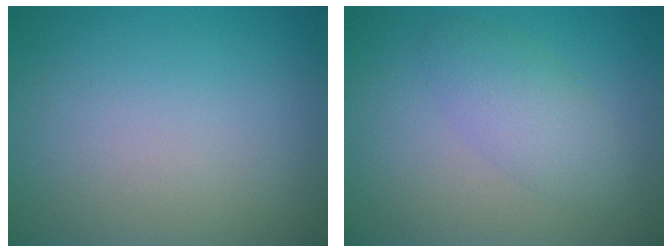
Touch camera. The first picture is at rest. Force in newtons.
{"total": 2.9, "press": 2.9, "slide": 0.1}